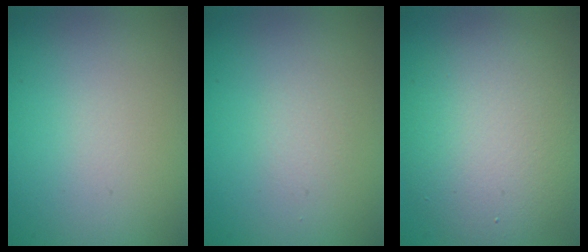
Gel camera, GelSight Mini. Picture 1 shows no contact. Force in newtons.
{"total": 0.7, "press": 0.7, "slide": 0.1}
{"total": 7.8, "press": 7.7, "slide": 0.5}